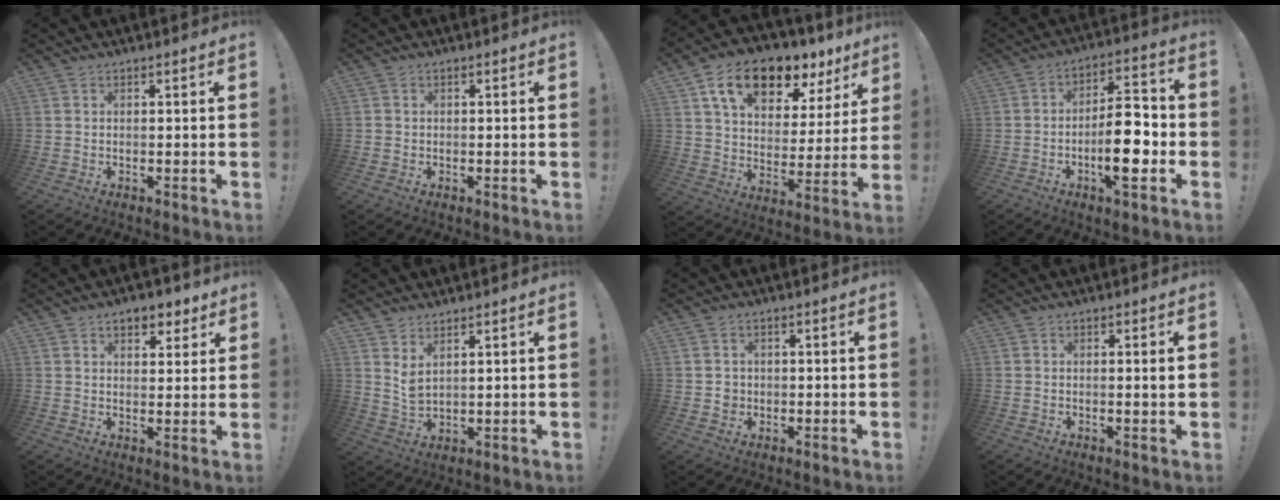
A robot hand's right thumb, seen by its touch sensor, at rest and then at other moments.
{"total": 0.6, "force": [-0.1, 0.6, 0.1], "torque": [-0.001, 0.002, -0.002]}
{"total": 16.8, "force": [10.7, 8.9, 9.4], "torque": [-0.148, -0.059, 0.187]}
{"total": 15.1, "force": [-4.4, 5.2, 13.5], "torque": [-0.225, 0.017, -0.073]}
{"total": 6.4, "force": [4.2, 3.8, 3.1], "torque": [-0.026, -0.019, 0.072]}
{"total": 4.6, "force": [3.0, 1.6, 3.0], "torque": [-0.049, -0.023, 0.055]}
{"total": 2.9, "force": [-0.1, 2.8, 0.8], "torque": [-0.002, -0.002, -0.002]}
{"total": 1.8, "force": [0.2, -0.2, 1.7], "torque": [-0.030, -0.002, 0.002]}